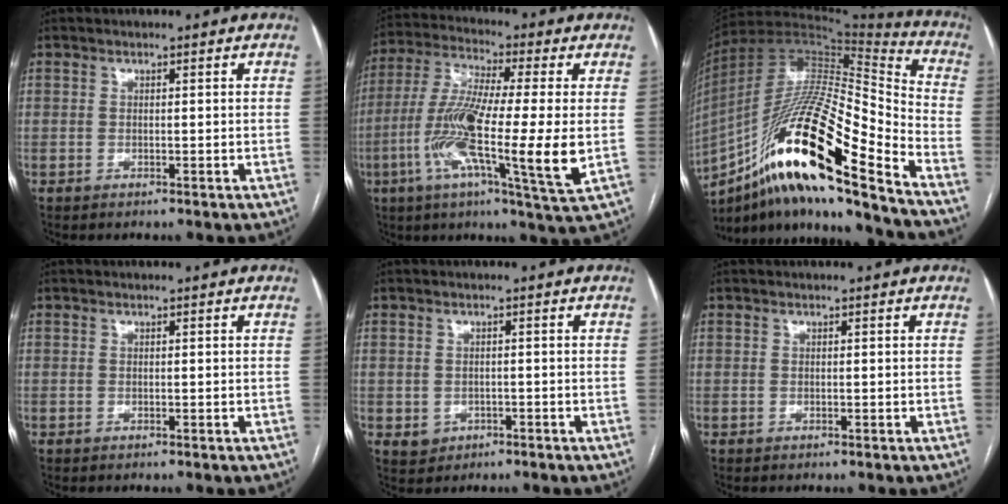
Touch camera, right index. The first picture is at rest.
{"total": 17.7, "force": [-3.0, 0.7, 17.4], "torque": [-0.333, -0.018, -0.062]}
{"total": 26.6, "force": [-14.3, 3.1, 22.2], "torque": [-0.394, -0.018, -0.253]}
{"total": 0.0}
{"total": 2.3, "force": [-0.9, 2.0, 0.5], "torque": [-0.007, 0.004, -0.006]}
{"total": 0.0}